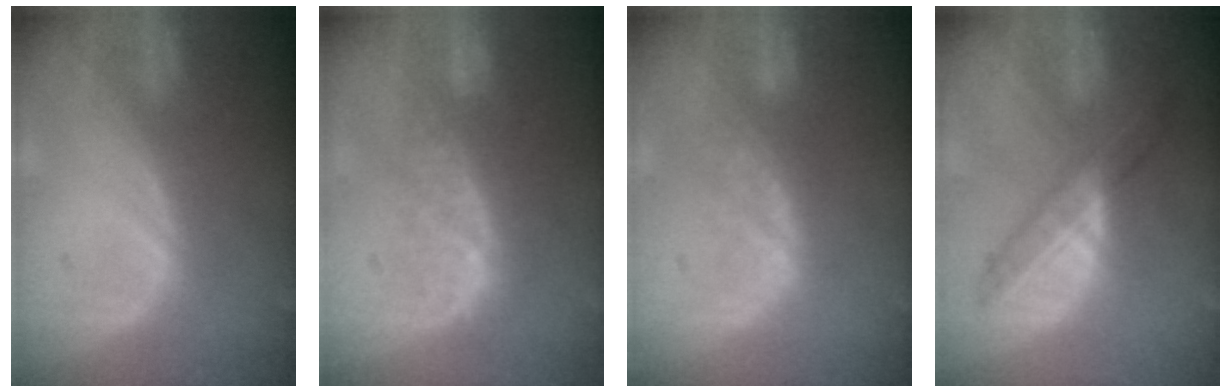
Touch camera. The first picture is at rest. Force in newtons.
{"total": 8.3, "press": 7.3, "slide": 3.9}
{"total": 3.2, "press": 3.2, "slide": 0.5}
{"total": 6.3, "press": 6.2, "slide": 1.2}